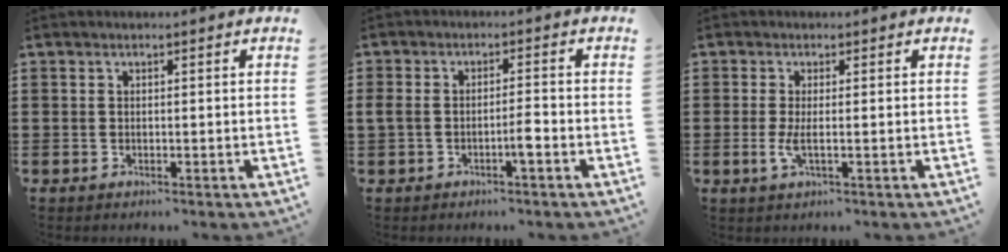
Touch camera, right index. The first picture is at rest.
{"total": 3.3, "force": [-1.4, 0.9, 2.8], "torque": [-0.051, 0.007, -0.027]}
{"total": 2.7, "force": [-0.3, 0.3, 2.6], "torque": [-0.064, -0.010, -0.009]}